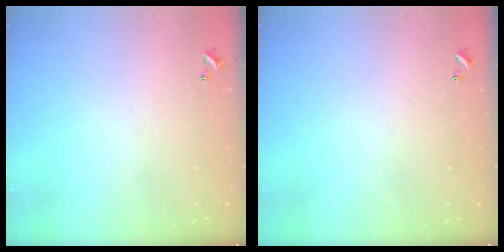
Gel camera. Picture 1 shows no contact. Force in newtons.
{"total": 0.0}